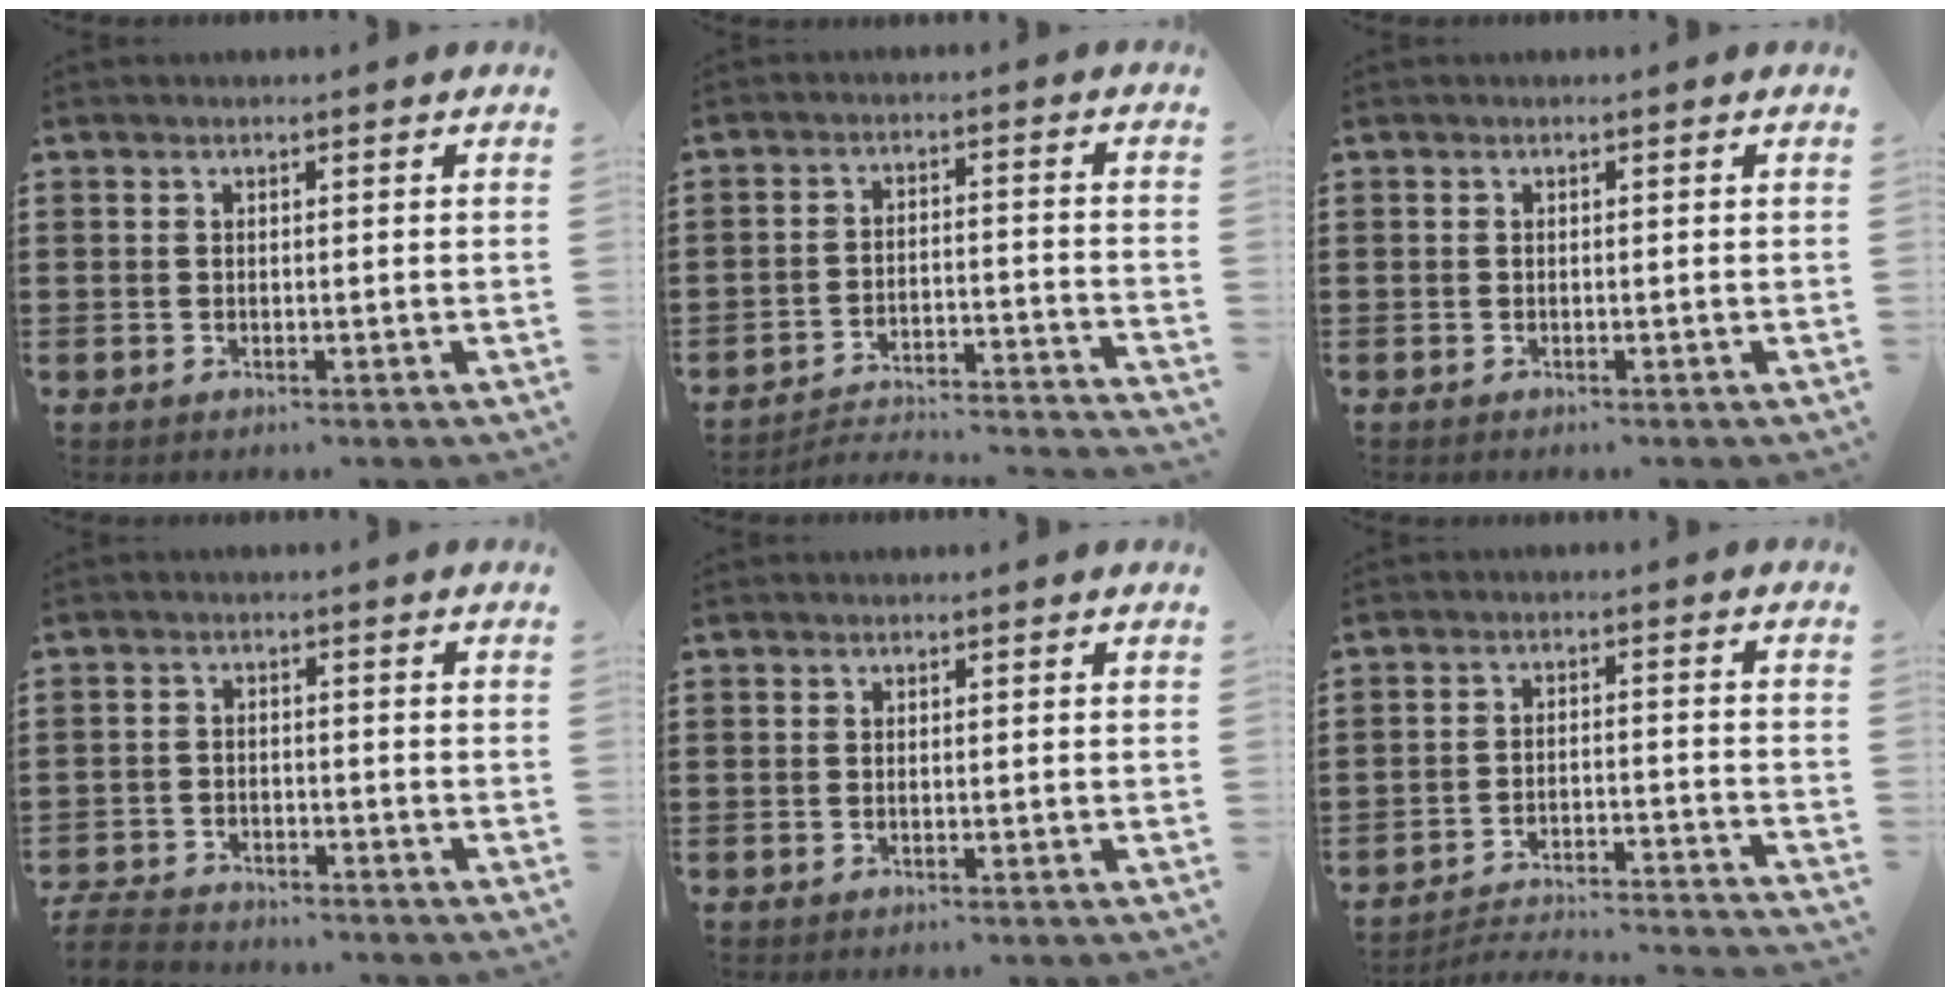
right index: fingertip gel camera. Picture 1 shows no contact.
{"total": 3.2, "force": [-3.0, 0.3, 1.0], "torque": [-0.026, -0.007, -0.068]}
{"total": 0.0}
{"total": 4.0, "force": [-3.9, 0.7, 0.5], "torque": [-0.024, -0.002, -0.086]}
{"total": 0.0}
{"total": 3.4, "force": [-3.3, 0.2, 0.9], "torque": [-0.025, -0.005, -0.073]}